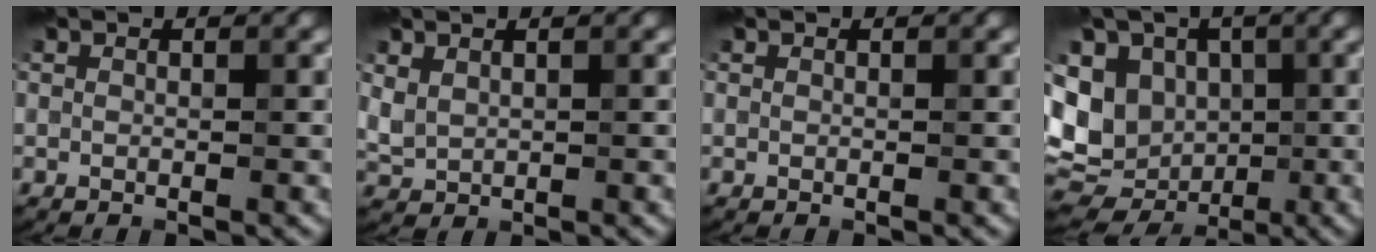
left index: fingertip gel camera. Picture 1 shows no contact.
{"total": 1.7, "force": [0.8, 1.1, 0.9], "torque": [-0.023, -0.002, 0.024]}
{"total": 0.0}
{"total": 12.4, "force": [-1.0, 10.3, 6.9], "torque": [-0.134, 0.004, -0.032]}